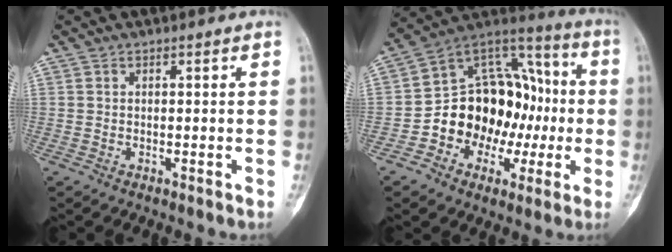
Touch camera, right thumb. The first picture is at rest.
{"total": 21.1, "force": [-3.1, 15.7, 13.7], "torque": [-0.148, 0.068, -0.043]}